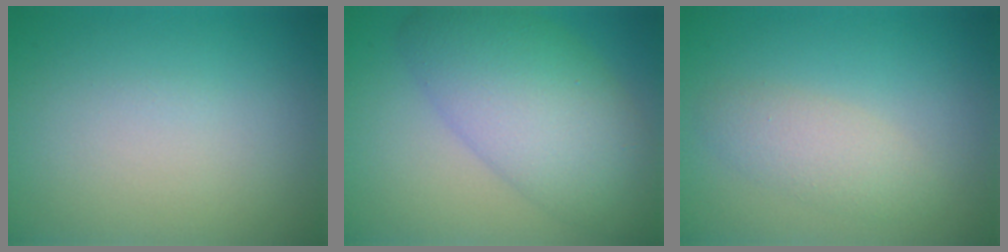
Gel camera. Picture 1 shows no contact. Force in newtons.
{"total": 8.8, "press": 8.8, "slide": 0.2}
{"total": 2.4, "press": 2.4, "slide": 0.2}